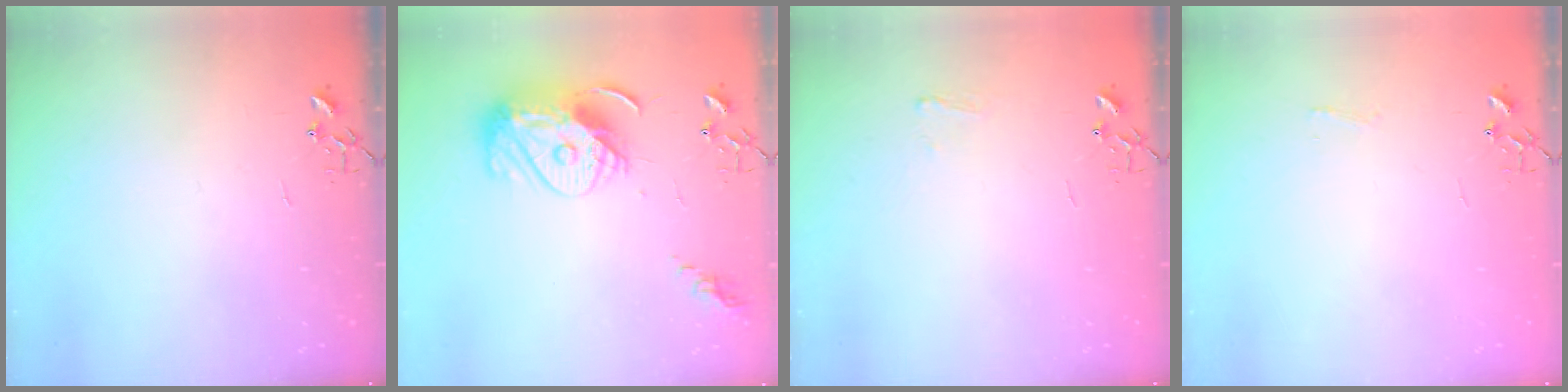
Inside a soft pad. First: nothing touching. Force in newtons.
{"total": 15.1, "press": 15.0, "slide": 1.1}
{"total": 5.2, "press": 5.1, "slide": 0.6}
{"total": 3.7, "press": 3.6, "slide": 0.5}